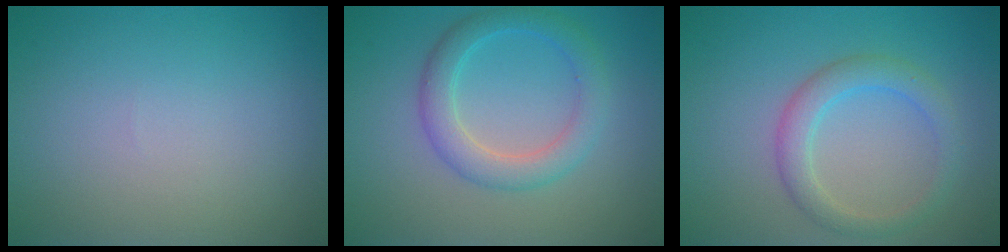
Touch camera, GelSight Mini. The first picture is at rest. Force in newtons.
{"total": 3.5, "press": 3.5, "slide": 0.1}
{"total": 3.0, "press": 3.0, "slide": 0.1}